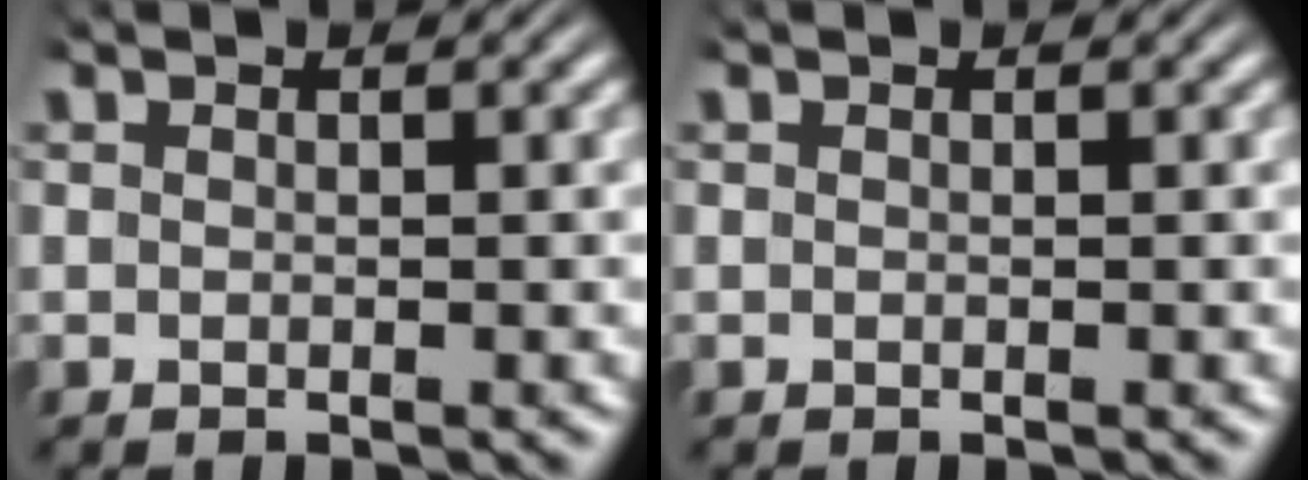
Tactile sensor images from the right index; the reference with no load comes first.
{"total": 0.0}